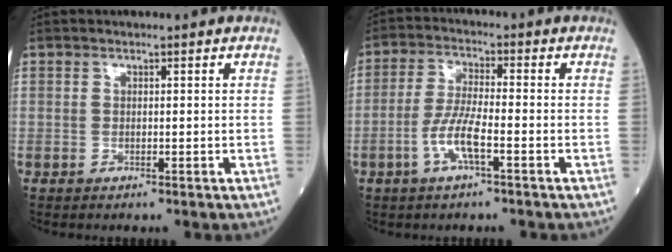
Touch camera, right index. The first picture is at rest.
{"total": 6.1, "force": [-2.6, 0.7, 5.5], "torque": [-0.116, 0.002, -0.052]}